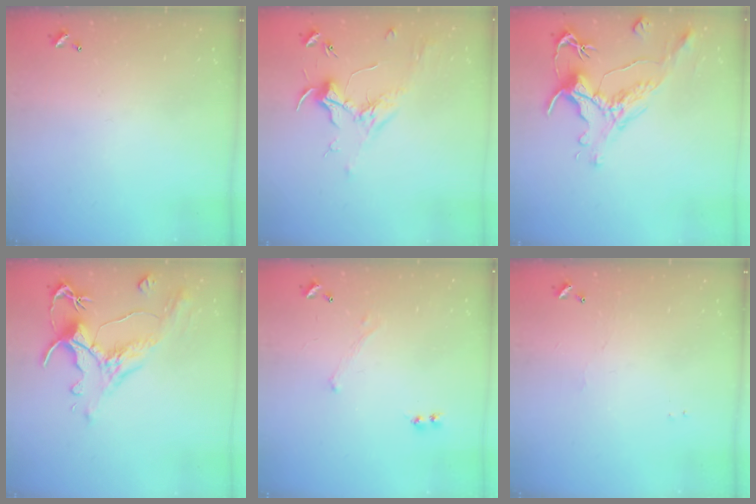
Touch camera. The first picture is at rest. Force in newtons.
{"total": 1.8, "press": 1.7, "slide": 0.6}
{"total": 1.6, "press": 0.9, "slide": 1.3}
{"total": 1.6, "press": 0.4, "slide": 1.6}
{"total": 0.7, "press": 0.6, "slide": 0.2}
{"total": 1.2, "press": 1.1, "slide": 0.3}